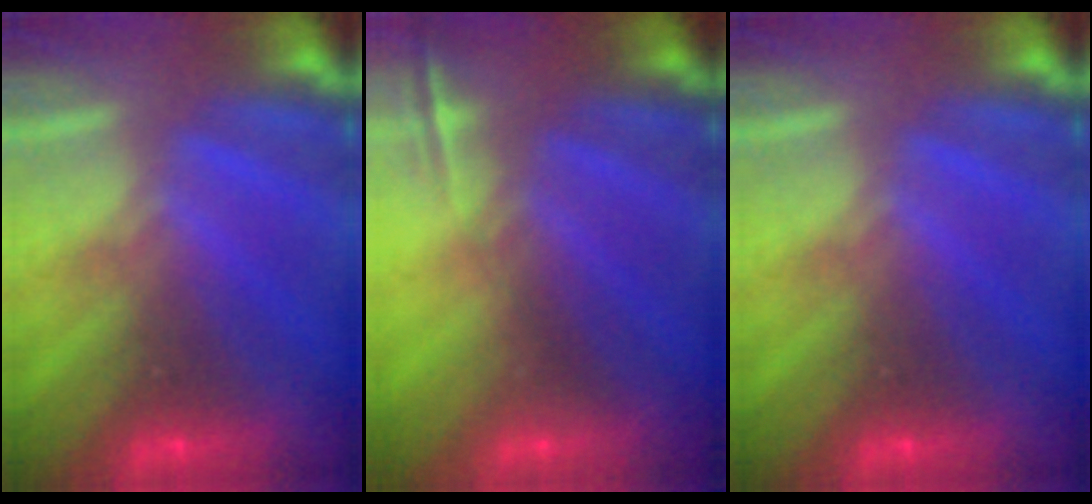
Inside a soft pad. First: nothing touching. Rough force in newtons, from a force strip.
{"total": 1.8}
{"total": 0.0}